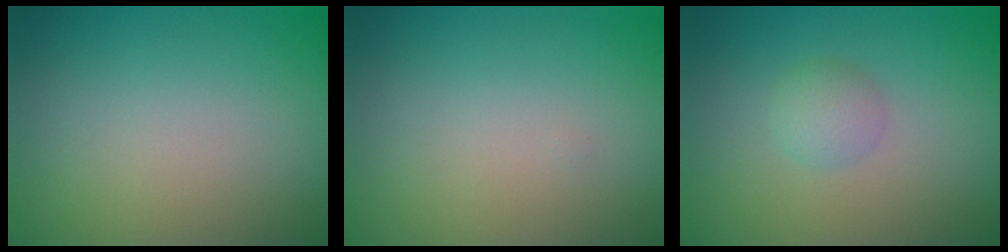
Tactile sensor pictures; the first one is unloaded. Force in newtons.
{"total": 0.0}
{"total": 1.7, "press": 1.7, "slide": 0.1}